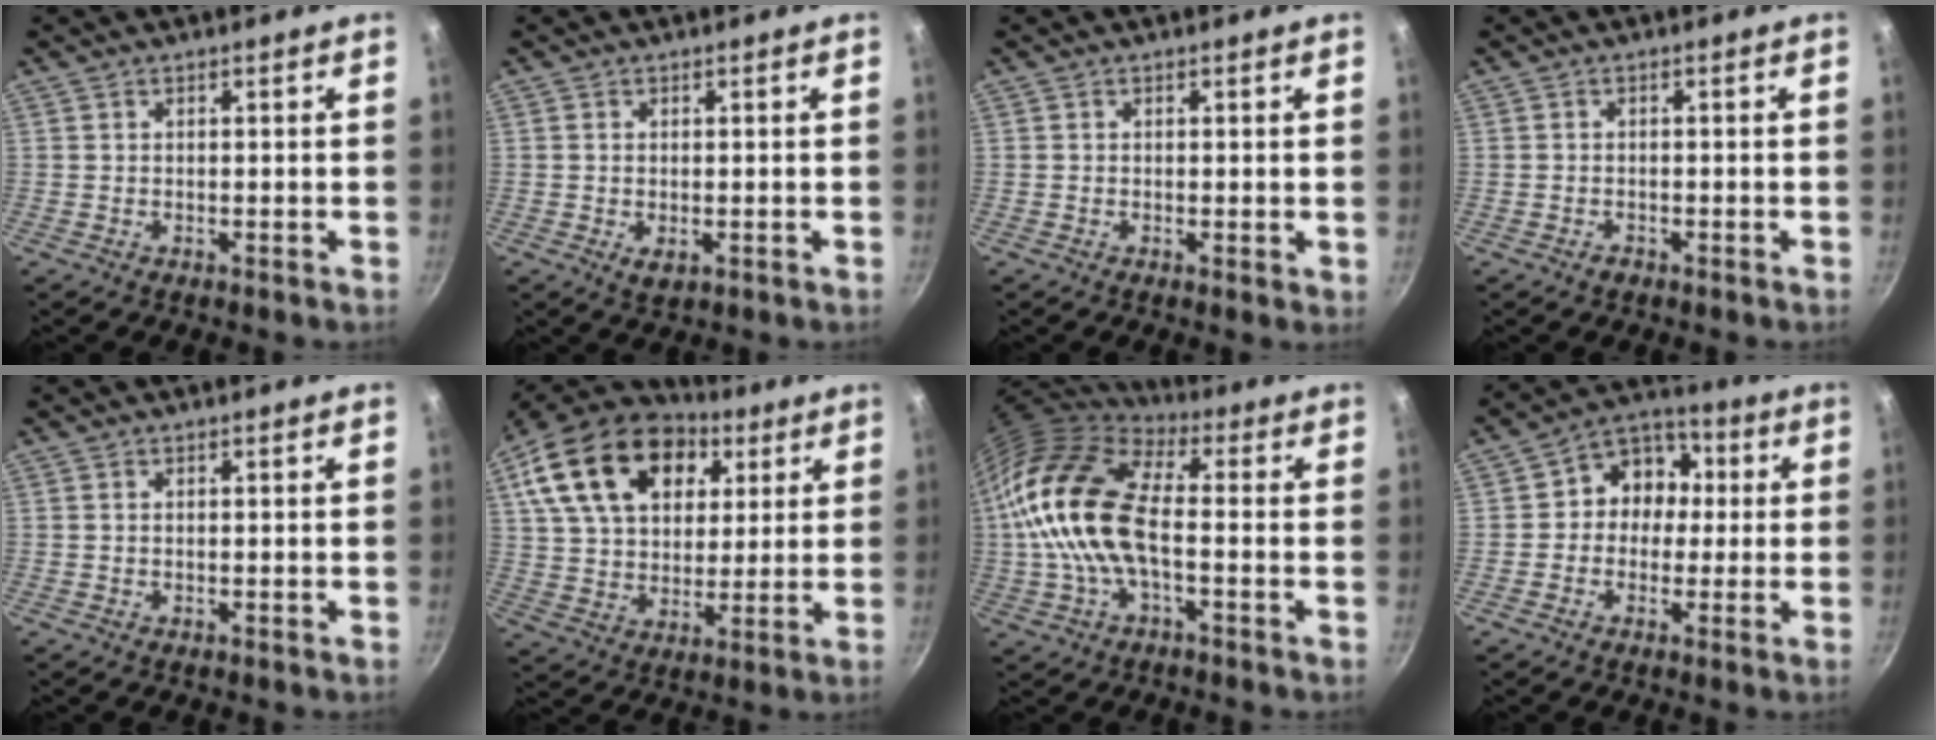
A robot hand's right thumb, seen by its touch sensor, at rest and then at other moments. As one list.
[{"total": 2.5, "force": [-0.4, 1.5, 2.0], "torque": [-0.032, -0.008, -0.004]}, {"total": 0.8, "force": [0.1, 0.3, 0.7], "torque": [-0.010, -0.002, 0.000]}, {"total": 1.2, "force": [-0.8, 0.7, 0.4], "torque": [-0.009, 0.009, -0.014]}, {"total": 0.0}, {"total": 23.9, "force": [9.5, 15.9, 15.1], "torque": [-0.249, -0.001, 0.160]}, {"total": 17.7, "force": [-0.4, 8.8, 15.4], "torque": [-0.280, 0.022, -0.019]}, {"total": 9.5, "force": [0.4, 8.3, 4.7], "torque": [-0.019, 0.026, -0.014]}]